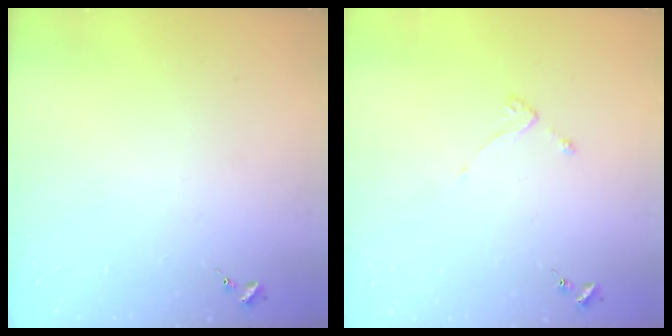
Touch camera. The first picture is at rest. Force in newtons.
{"total": 2.2, "press": 2.1, "slide": 0.4}